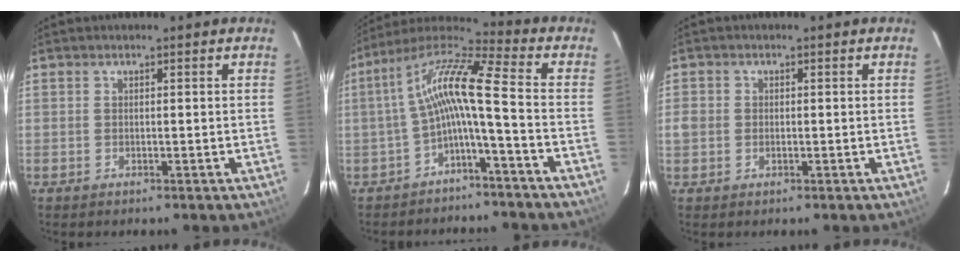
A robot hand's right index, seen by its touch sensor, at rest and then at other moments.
{"total": 10.8, "force": [-2.5, 0.4, 10.5], "torque": [-0.216, 0.021, -0.053]}
{"total": 2.4, "force": [-0.5, 2.2, 0.9], "torque": [-0.018, 0.002, -0.010]}